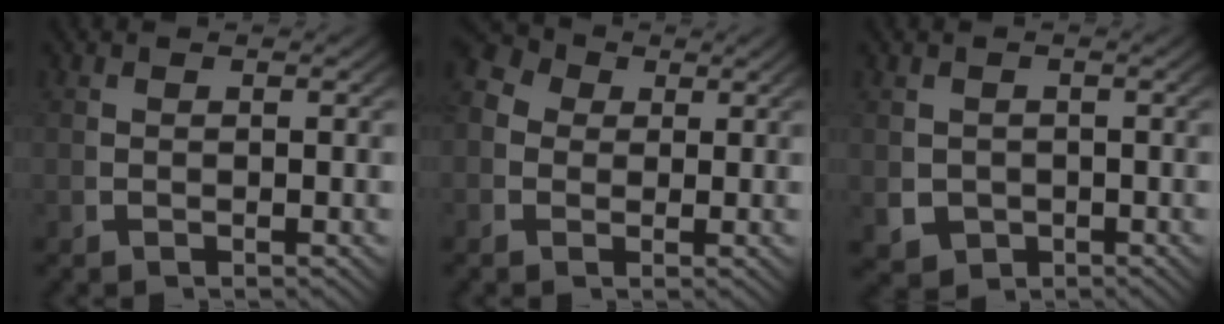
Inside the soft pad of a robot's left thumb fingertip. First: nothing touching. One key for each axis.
{"total": 6.5, "fx": 1.7, "fy": 5.3, "fz": 3.2, "tx": -0.064, "ty": 0.003, "tz": 0.014}
{"total": 5.2, "fx": -1.4, "fy": 4.6, "fz": 2.1, "tx": -0.049, "ty": -0.032, "tz": -0.011}